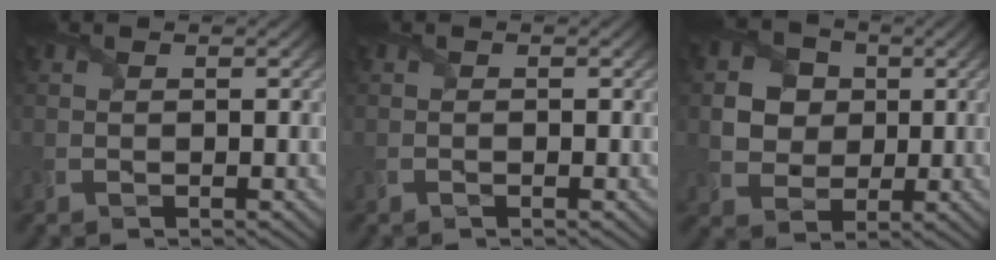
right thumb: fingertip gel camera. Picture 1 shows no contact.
{"total": 0.0}
{"total": 5.8, "force": [1.2, 5.1, 2.4], "torque": [-0.072, 0.003, 0.006]}